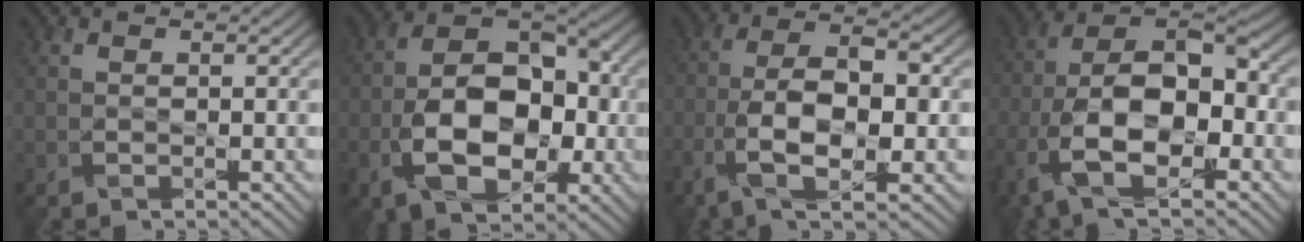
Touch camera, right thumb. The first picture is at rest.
{"total": 12.4, "force": [-3.1, 7.6, 9.3], "torque": [-0.170, -0.003, -0.060]}
{"total": 11.0, "force": [-3.3, 4.7, 9.4], "torque": [-0.185, 0.000, -0.060]}
{"total": 14.9, "force": [-5.5, 7.9, 11.4], "torque": [-0.234, -0.025, -0.107]}